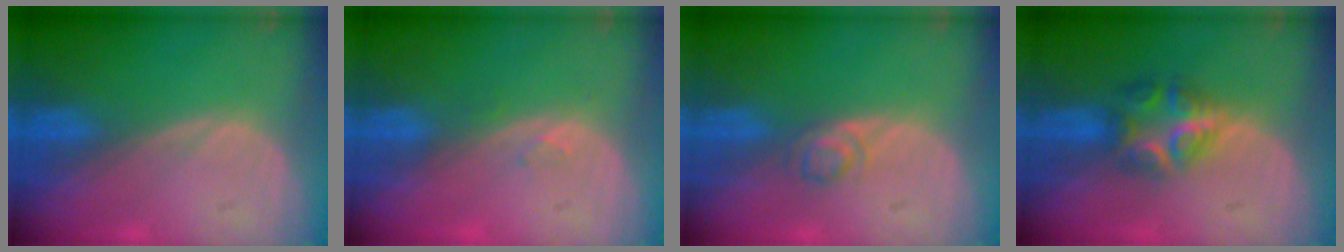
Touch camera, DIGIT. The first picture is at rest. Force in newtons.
{"total": 1.1, "press": 1.0, "slide": 0.4}
{"total": 2.2, "press": 2.2, "slide": 0.2}
{"total": 5.7, "press": 5.6, "slide": 0.8}